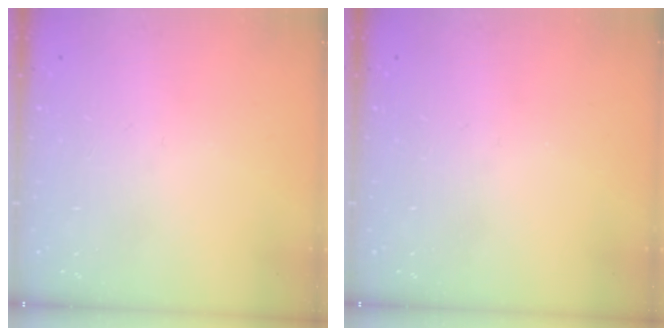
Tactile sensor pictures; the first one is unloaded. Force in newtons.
{"total": 0.0}